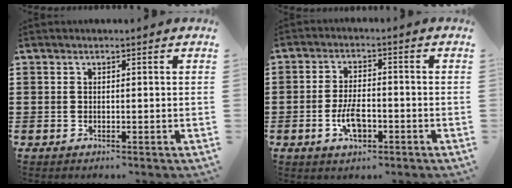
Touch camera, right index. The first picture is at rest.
{"total": 5.6, "force": [-1.9, 2.7, 4.6], "torque": [-0.097, 0.001, -0.037]}